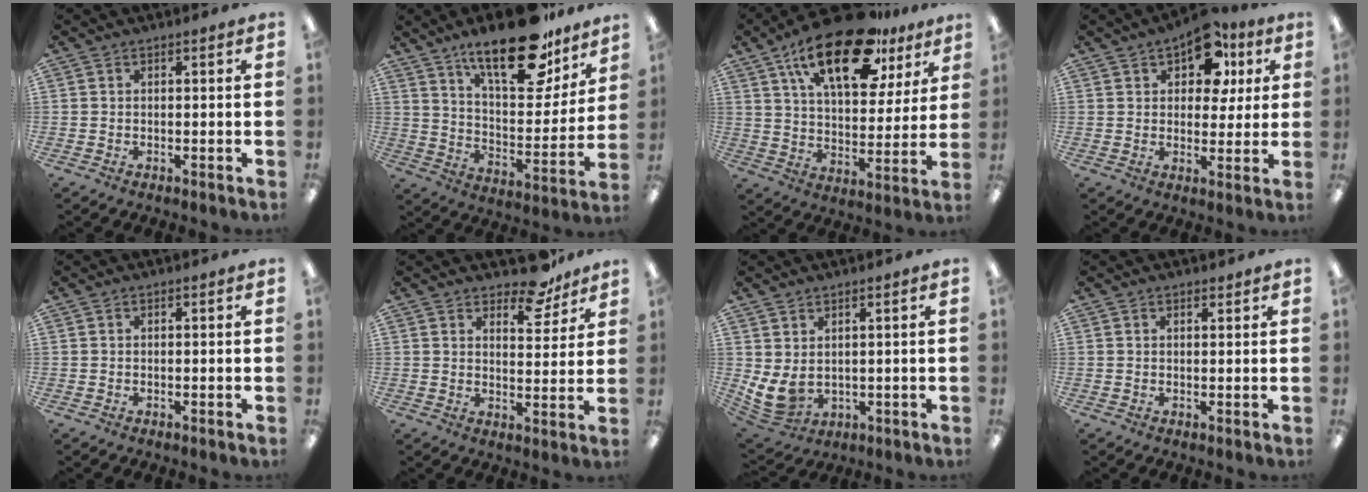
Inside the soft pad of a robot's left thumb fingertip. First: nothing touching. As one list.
[{"total": 22.2, "force": [15.5, 8.7, 13.3], "torque": [-0.204, -0.092, 0.263]}, {"total": 23.1, "force": [14.0, 10.2, 15.3], "torque": [-0.246, -0.066, 0.236]}, {"total": 12.2, "force": [6.7, 7.2, 7.3], "torque": [-0.098, -0.018, 0.114]}, {"total": 0.0}, {"total": 9.7, "force": [7.8, 4.0, 4.2], "torque": [-0.048, -0.049, 0.137]}, {"total": 6.2, "force": [1.9, 4.2, 4.1], "torque": [-0.100, -0.022, 0.035]}, {"total": 1.2, "force": [1.0, 0.4, 0.4], "torque": [-0.001, -0.004, 0.017]}]